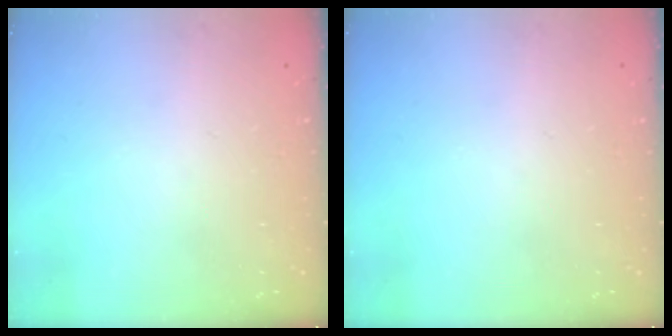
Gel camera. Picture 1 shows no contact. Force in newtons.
{"total": 0.0}